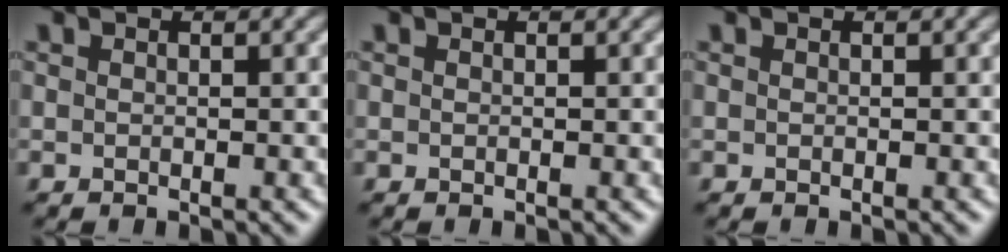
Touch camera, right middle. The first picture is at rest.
{"total": 0.0}
{"total": 0.0}